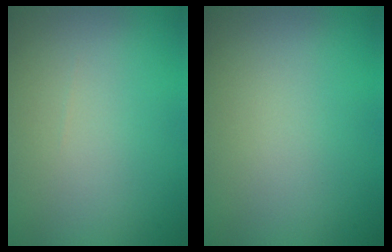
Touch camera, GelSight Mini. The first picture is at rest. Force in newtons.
{"total": 0.0}